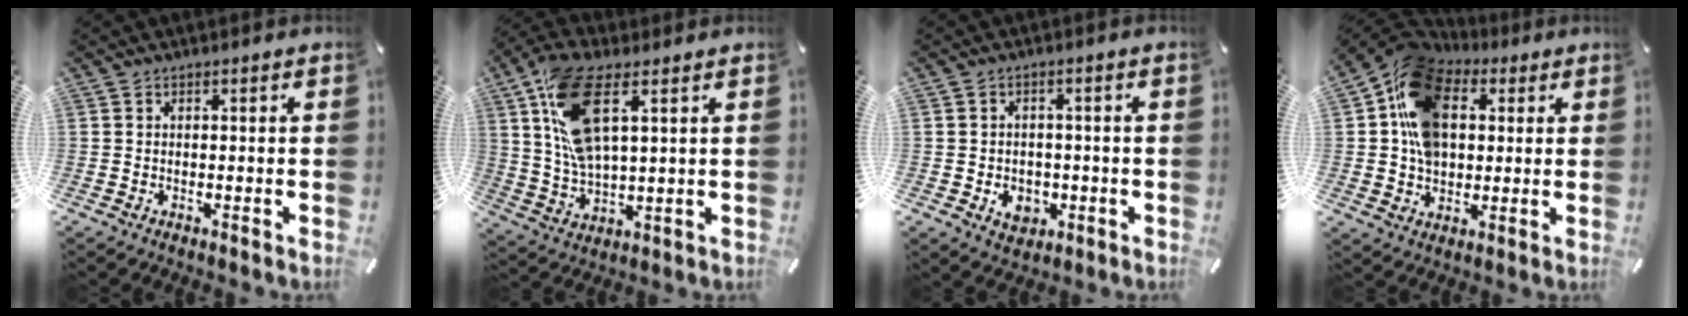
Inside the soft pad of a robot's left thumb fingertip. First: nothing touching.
{"total": 14.7, "force": [6.2, 6.2, 11.8], "torque": [-0.258, -0.014, 0.114]}
{"total": 5.4, "force": [-1.4, 4.6, 2.4], "torque": [-0.030, 0.003, -0.026]}
{"total": 16.3, "force": [3.8, 12.4, 9.9], "torque": [-0.203, -0.001, 0.071]}